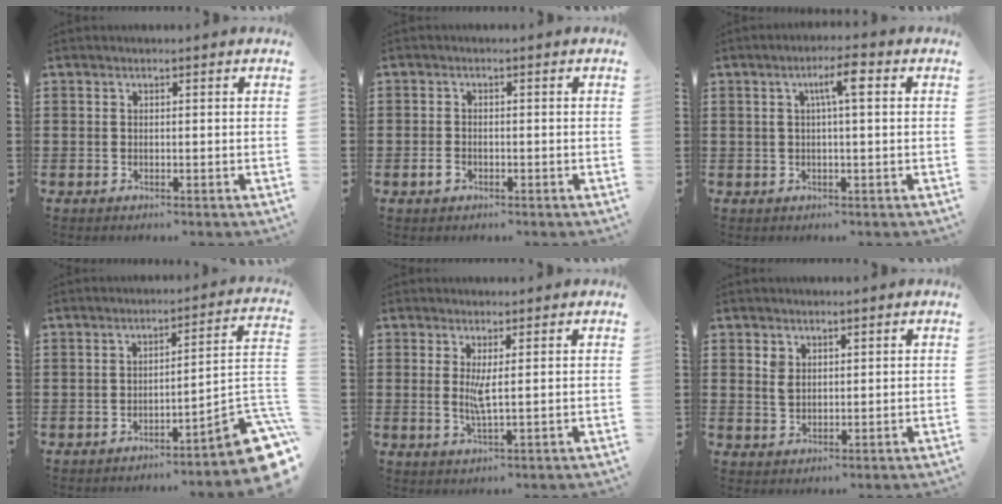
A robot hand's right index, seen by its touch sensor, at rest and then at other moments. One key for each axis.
{"total": 1.6, "fx": -0.8, "fy": 1.0, "fz": 0.9, "tx": -0.027, "ty": -0.003, "tz": -0.018}
{"total": 4.6, "fx": 1.0, "fy": 0.7, "fz": 4.4, "tx": -0.078, "ty": 0.005, "tz": 0.011}
{"total": 6.2, "fx": -3.9, "fy": 0.7, "fz": 4.8, "tx": -0.058, "ty": -0.019, "tz": -0.076}
{"total": 3.2, "fx": 0.6, "fy": 0.1, "fz": 3.1, "tx": -0.061, "ty": -0.007, "tz": 0.010}
{"total": 2.5, "fx": 1.5, "fy": 1.6, "fz": 1.2, "tx": -0.030, "ty": 0.006, "tz": 0.028}